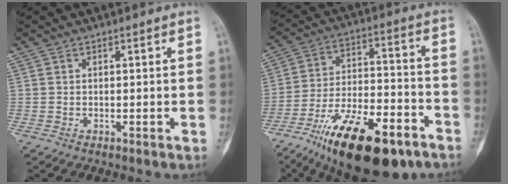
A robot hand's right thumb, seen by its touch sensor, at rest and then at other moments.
{"total": 23.2, "force": [-14.1, 8.8, 16.1], "torque": [-0.261, 0.069, -0.229]}